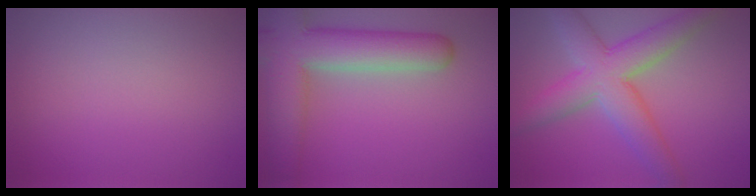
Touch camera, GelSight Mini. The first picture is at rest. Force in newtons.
{"total": 9.1, "press": 9.0, "slide": 0.5}
{"total": 6.9, "press": 6.9, "slide": 0.1}